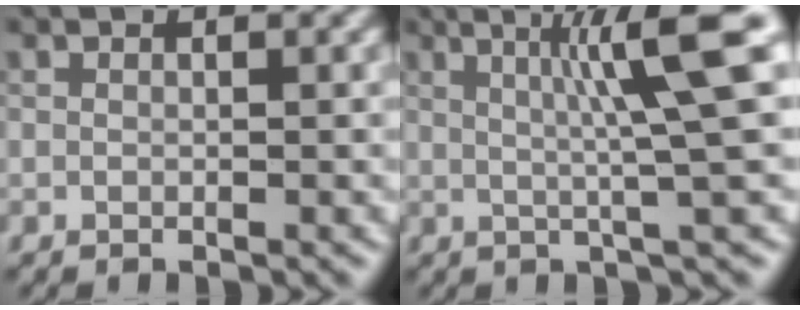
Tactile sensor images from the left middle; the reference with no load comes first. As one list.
[{"total": 8.1, "force": [2.0, 0.8, 7.8], "torque": [-0.112, 0.018, 0.031]}]